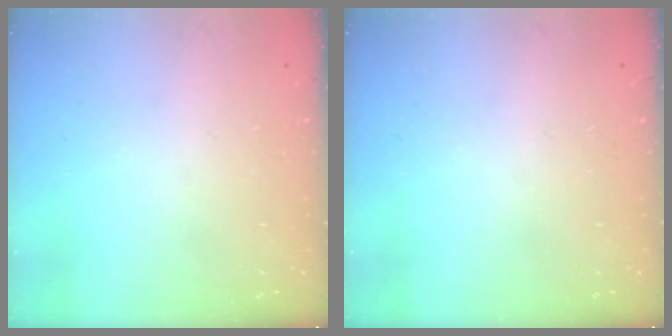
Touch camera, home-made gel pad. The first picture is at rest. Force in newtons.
{"total": 0.0}